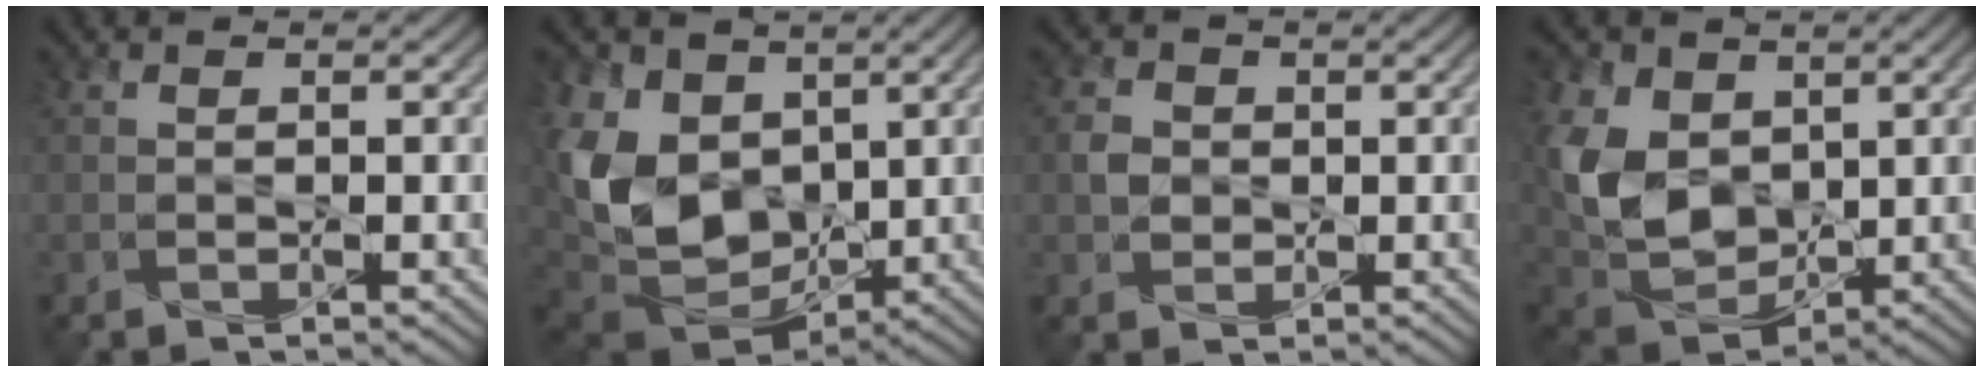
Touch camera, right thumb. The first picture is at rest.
{"total": 14.1, "force": [2.4, 10.0, 9.6], "torque": [-0.263, -0.002, 0.040]}
{"total": 2.5, "force": [0.1, 2.2, 1.1], "torque": [-0.027, -0.001, -0.002]}
{"total": 10.6, "force": [2.3, 7.8, 6.9], "torque": [-0.191, 0.000, 0.039]}